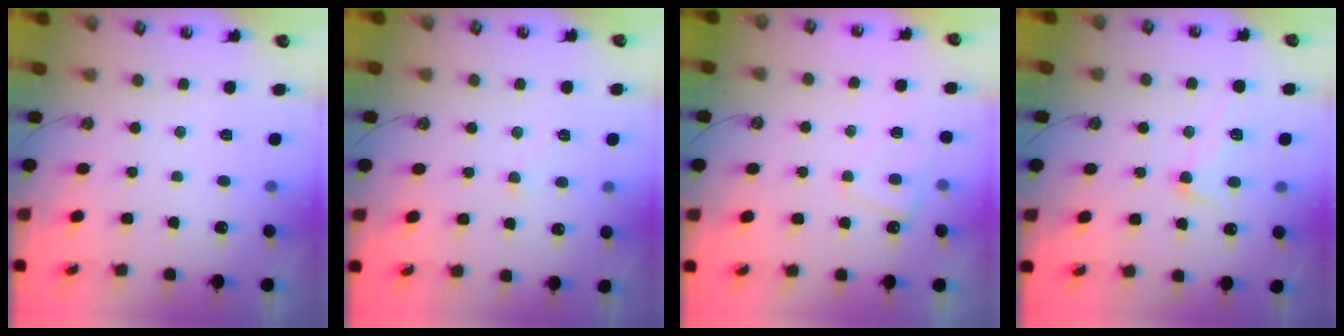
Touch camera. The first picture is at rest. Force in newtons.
{"total": 2.9, "press": 2.9, "slide": 0.3}
{"total": 1.6, "press": 1.5, "slide": 0.4}
{"total": 7.2, "press": 7.1, "slide": 1.1}